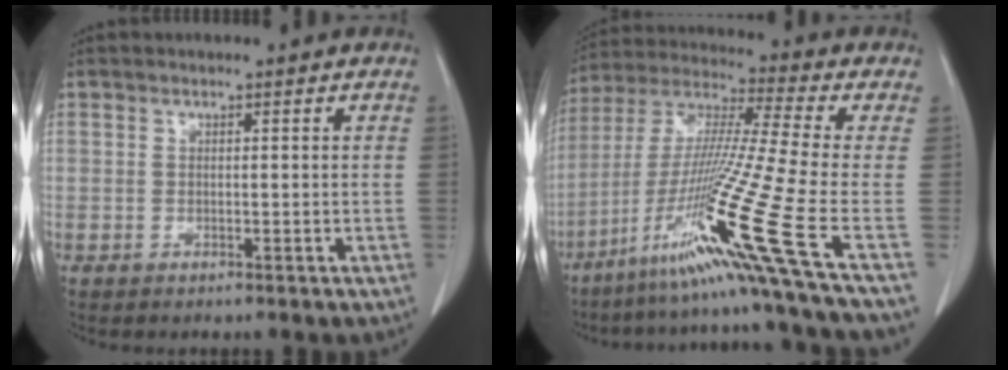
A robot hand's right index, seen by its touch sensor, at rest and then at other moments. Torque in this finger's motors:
{"motor_torque": [0.99, 0.33, 0.45, 0.21]}